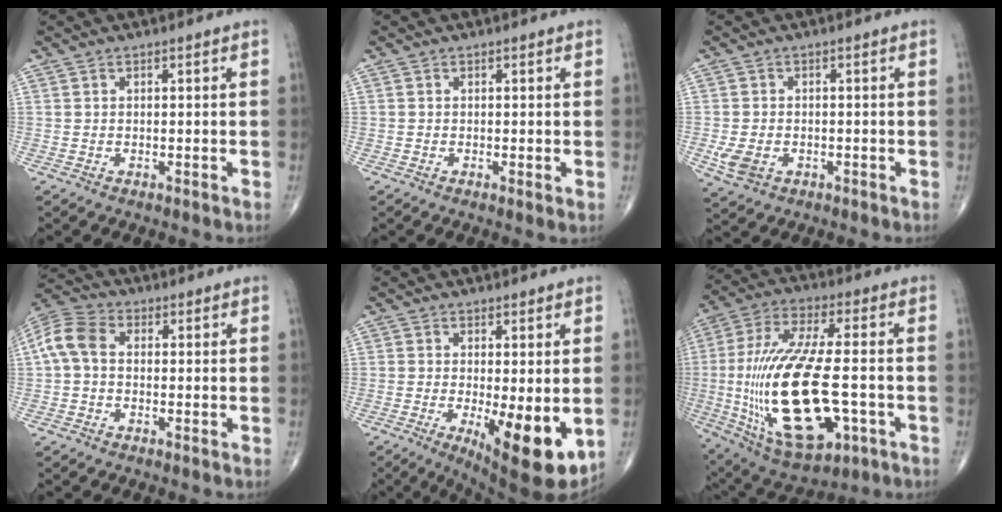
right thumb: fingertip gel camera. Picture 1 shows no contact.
{"total": 0.9, "force": [0.0, 0.1, 0.9], "torque": [-0.015, -0.003, -0.004]}
{"total": 4.6, "force": [-1.4, 3.3, 2.9], "torque": [-0.061, 0.001, -0.020]}
{"total": 7.4, "force": [0.2, 5.1, 5.4], "torque": [-0.111, 0.023, -0.006]}
{"total": 12.3, "force": [-2.8, 3.8, 11.4], "torque": [-0.161, -0.026, -0.030]}
{"total": 26.9, "force": [-4.4, 11.1, 24.2], "torque": [-0.528, -0.003, -0.057]}